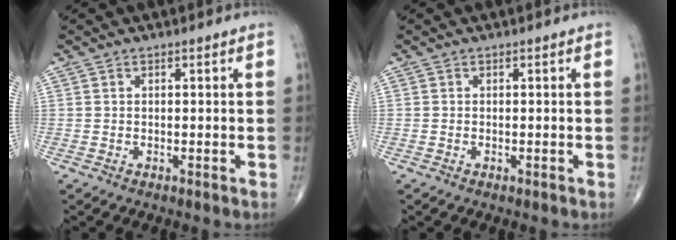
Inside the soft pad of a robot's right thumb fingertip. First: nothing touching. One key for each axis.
{"total": 0.0}